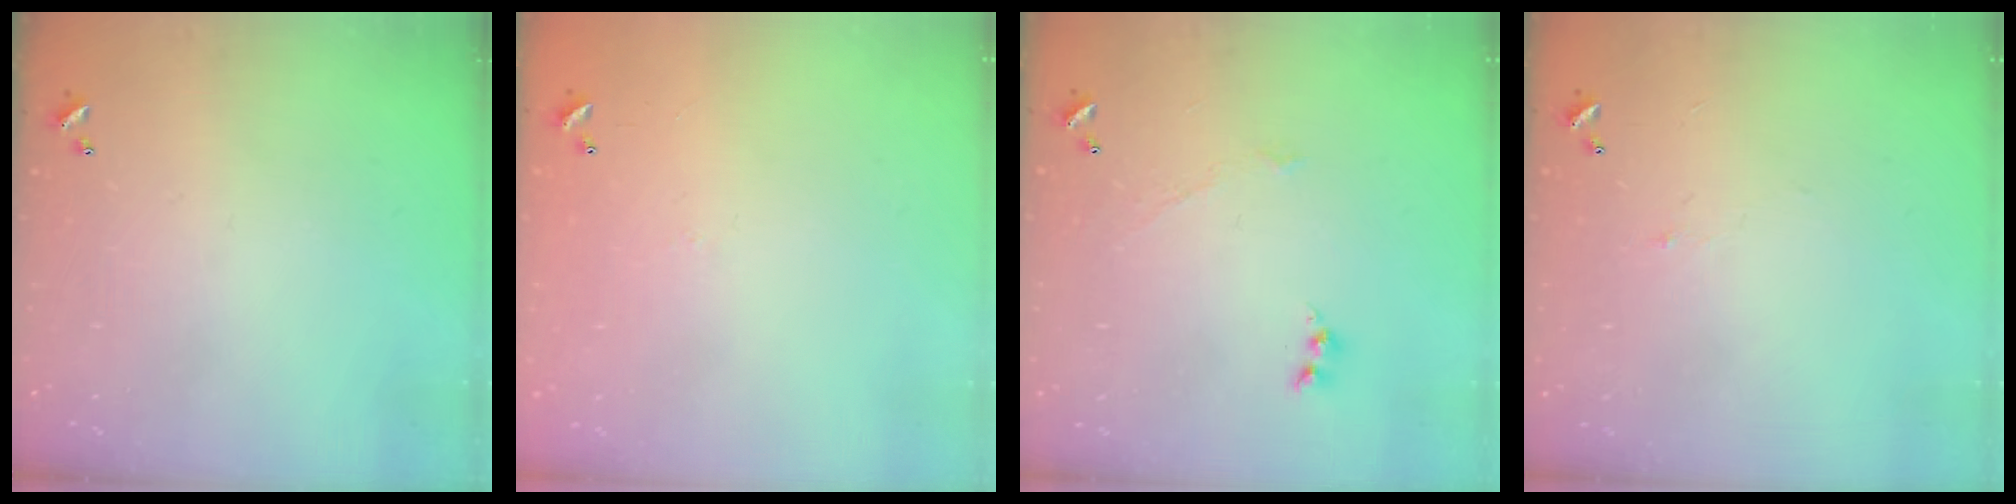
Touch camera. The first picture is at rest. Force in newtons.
{"total": 7.7, "press": 7.7, "slide": 0.5}
{"total": 1.9, "press": 1.8, "slide": 0.4}
{"total": 0.8, "press": 0.6, "slide": 0.6}